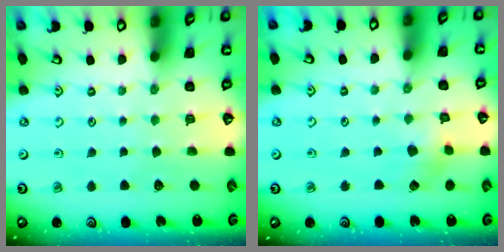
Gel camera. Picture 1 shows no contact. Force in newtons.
{"total": 3.0, "press": 3.0, "slide": 0.4}